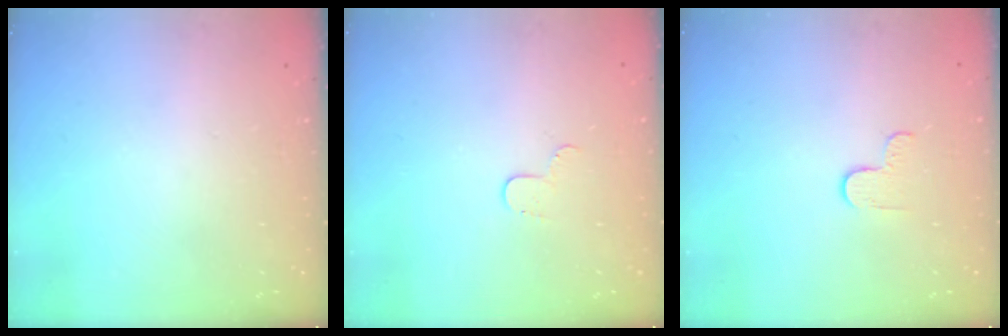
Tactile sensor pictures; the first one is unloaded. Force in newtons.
{"total": 4.2, "press": 4.2, "slide": 0.4}
{"total": 2.7, "press": 2.6, "slide": 0.4}